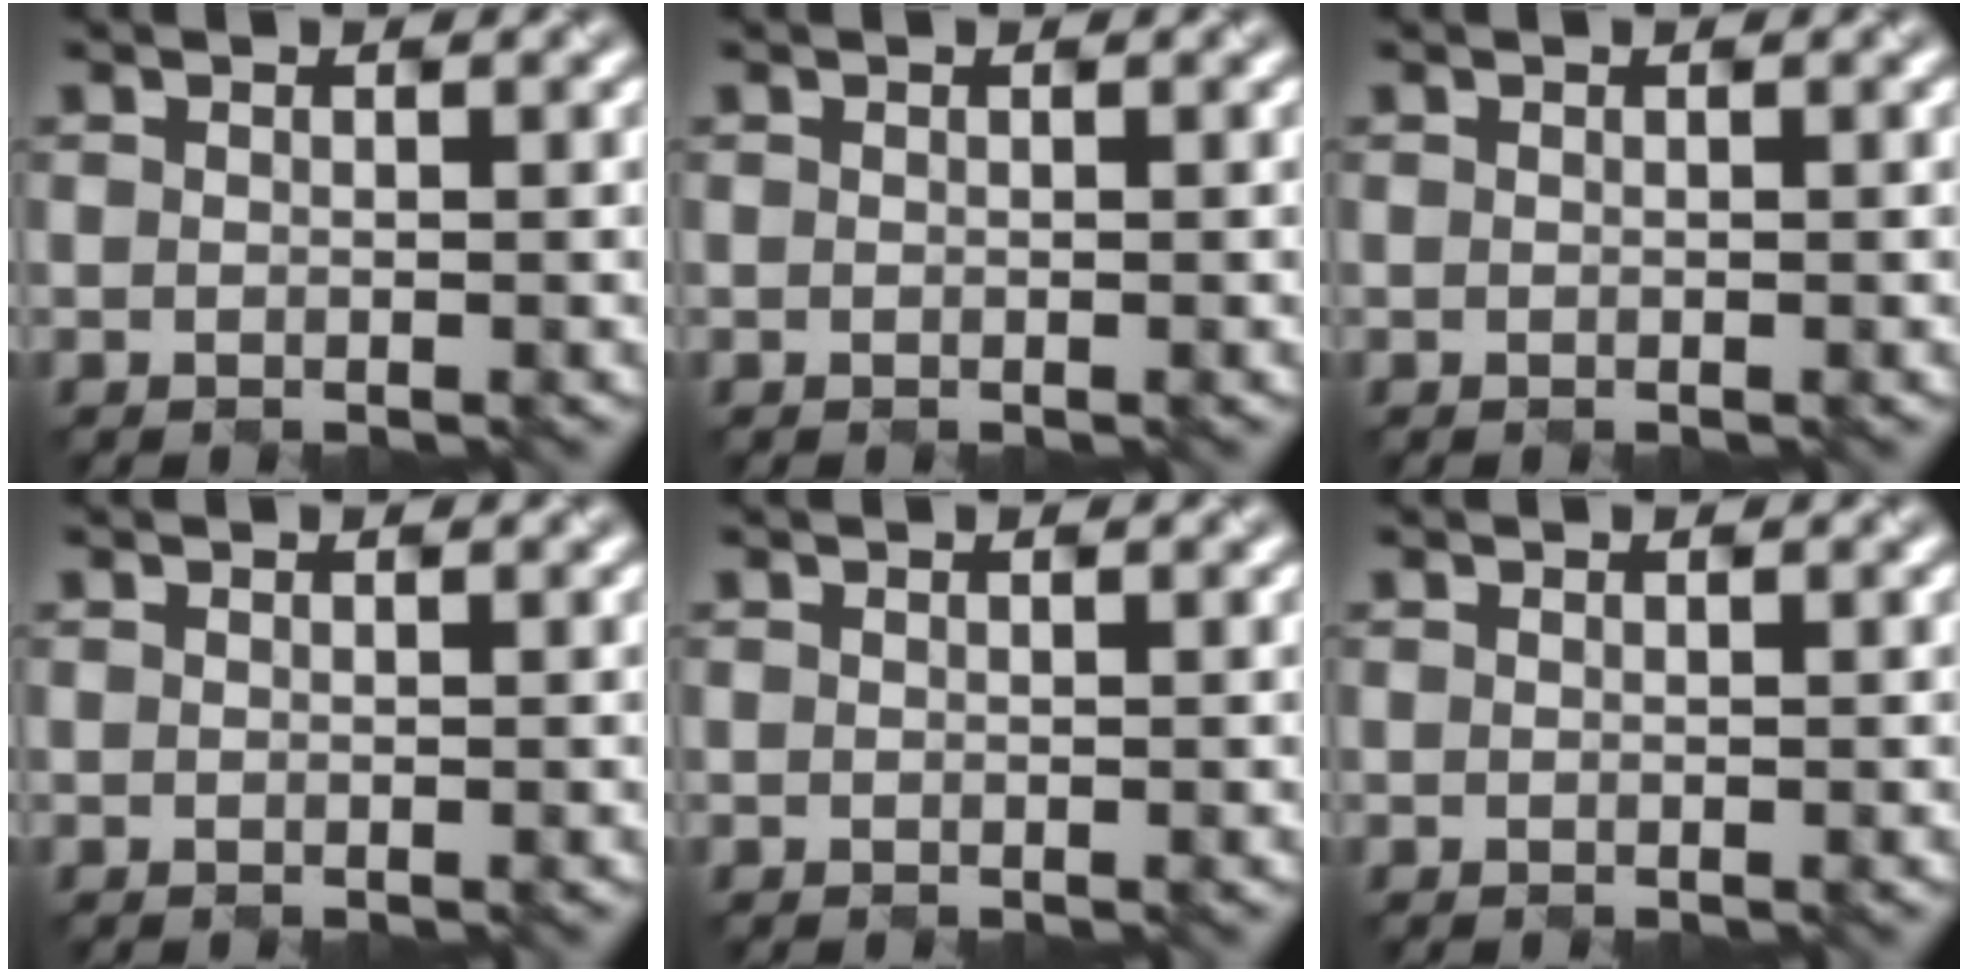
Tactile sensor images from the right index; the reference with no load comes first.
{"total": 0.0}
{"total": 0.0}
{"total": 0.0}
{"total": 0.0}
{"total": 0.0}